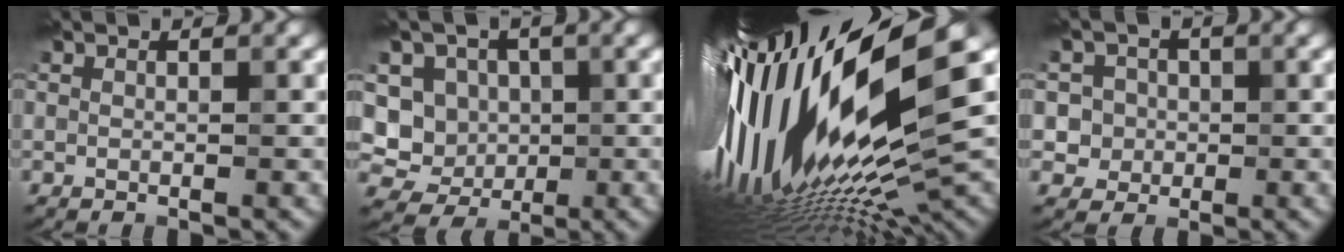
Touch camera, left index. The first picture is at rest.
{"total": 7.4, "force": [-0.2, 6.8, 2.8], "torque": [-0.043, 0.018, -0.042]}
{"total": 20.5, "force": [1.3, 5.5, 19.7], "torque": [-0.363, -0.044, 0.024]}
{"total": 4.5, "force": [0.9, 4.1, 1.4], "torque": [-0.013, 0.009, 0.001]}